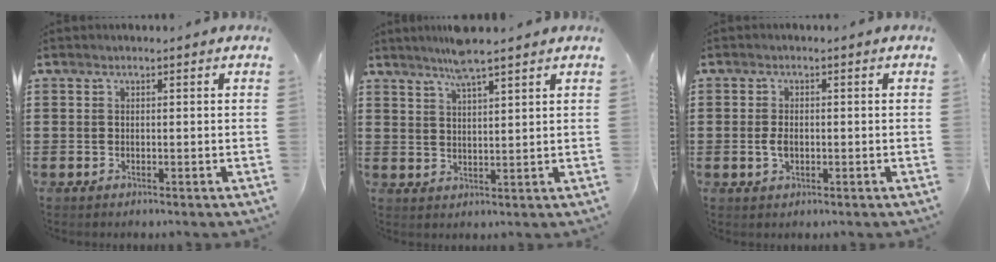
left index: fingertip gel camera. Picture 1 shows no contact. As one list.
[{"total": 5.2, "force": [4.4, 0.0, 2.8], "torque": [-0.067, -0.006, 0.078]}, {"total": 2.3, "force": [-0.2, 1.3, 1.9], "torque": [-0.045, 0.001, -0.006]}]